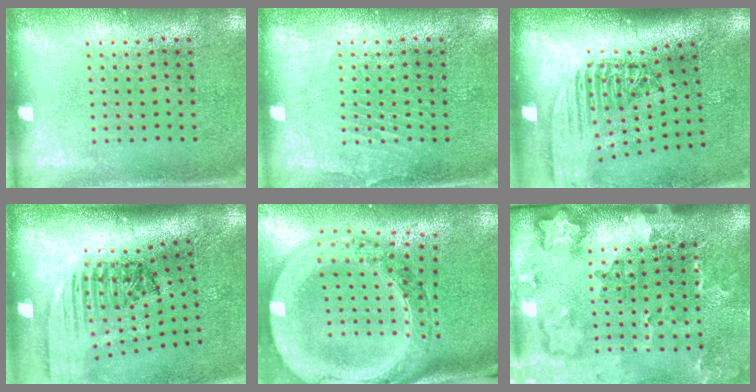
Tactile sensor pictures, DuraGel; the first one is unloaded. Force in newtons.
{"total": 1.2, "press": 1.1, "slide": 0.1}
{"total": 2.4, "press": 1.8, "slide": 1.6}
{"total": 2.4, "press": 1.5, "slide": 1.8}
{"total": 3.9, "press": 3.0, "slide": 2.5}
{"total": 3.4, "press": 2.4, "slide": 2.5}